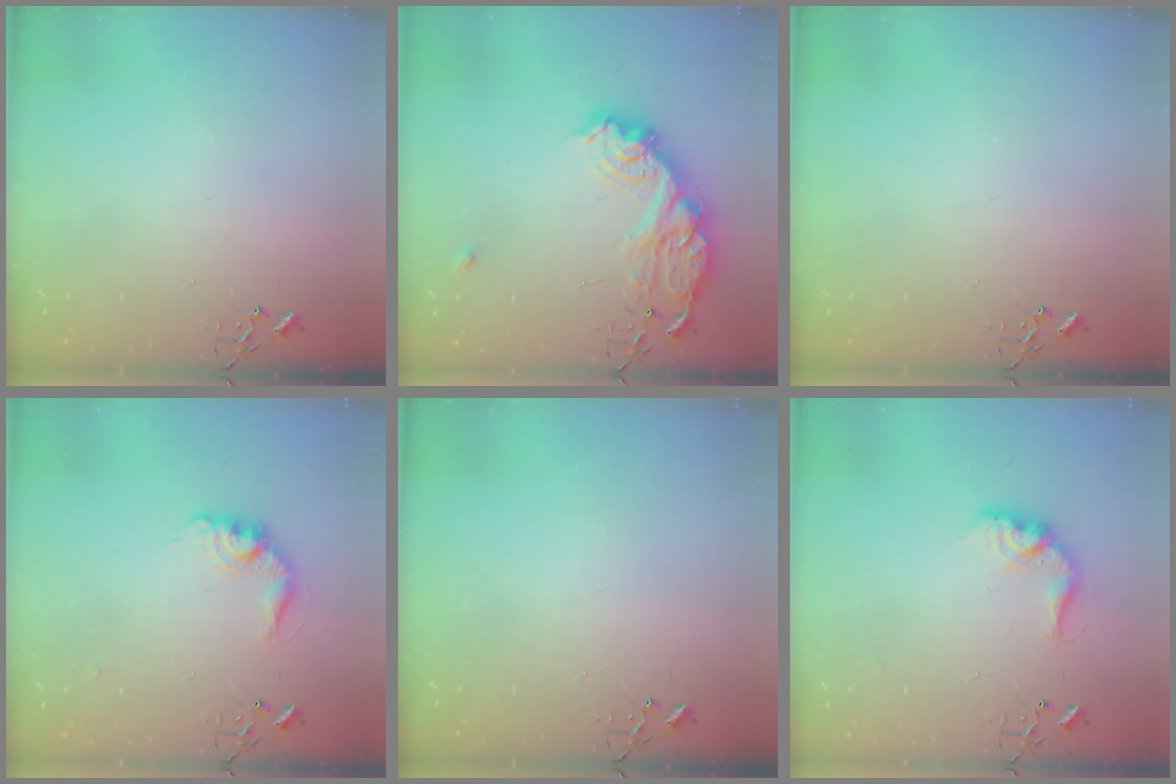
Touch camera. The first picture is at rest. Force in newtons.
{"total": 18.7, "press": 18.7, "slide": 1.3}
{"total": 0.0}
{"total": 11.9, "press": 11.9, "slide": 0.7}
{"total": 0.0}
{"total": 12.4, "press": 12.4, "slide": 0.6}